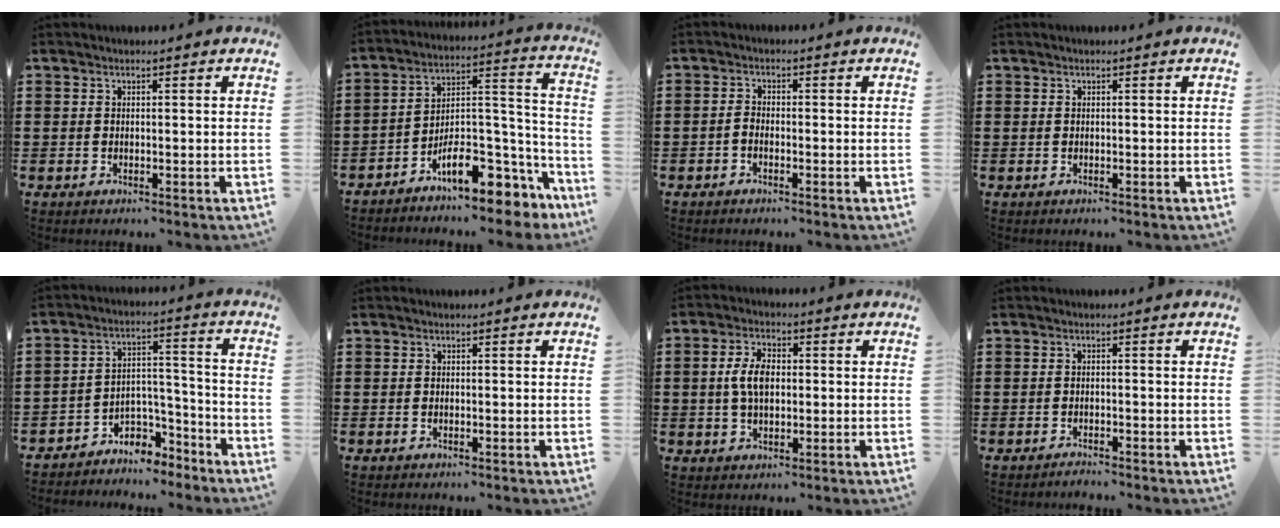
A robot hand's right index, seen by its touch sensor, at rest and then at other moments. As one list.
[{"total": 9.4, "force": [-6.8, 4.0, 5.0], "torque": [-0.065, 0.010, -0.122]}, {"total": 1.4, "force": [-0.9, 0.6, 0.8], "torque": [-0.025, -0.001, -0.021]}, {"total": 0.0}, {"total": 4.9, "force": [-4.1, 2.6, 0.8], "torque": [-0.021, 0.008, -0.083]}, {"total": 0.0}, {"total": 5.5, "force": [0.3, 3.0, 4.6], "torque": [-0.100, 0.010, 0.001]}, {"total": 1.2, "force": [-1.2, -0.1, 0.0], "torque": [-0.003, -0.001, -0.024]}]